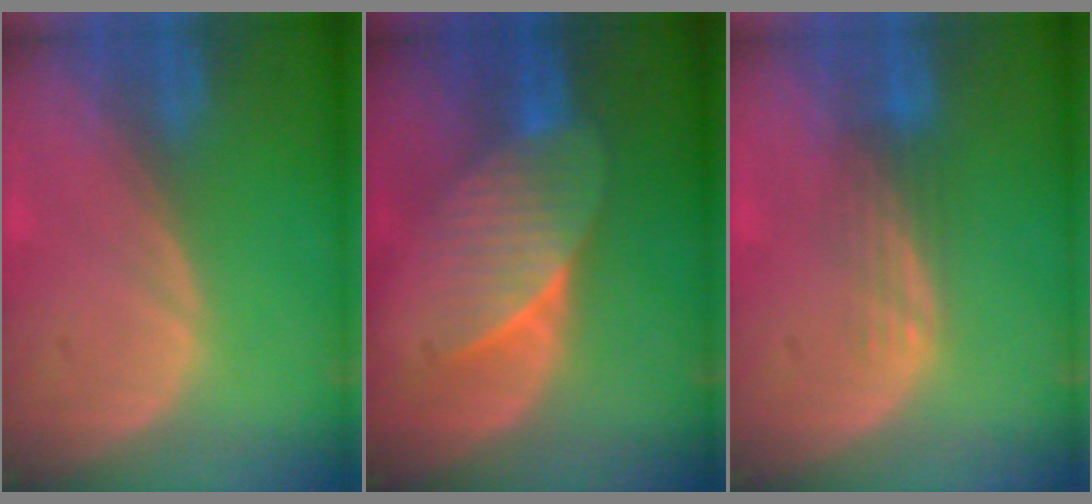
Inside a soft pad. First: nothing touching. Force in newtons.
{"total": 7.2, "press": 6.7, "slide": 2.5}
{"total": 3.7, "press": 3.0, "slide": 2.2}